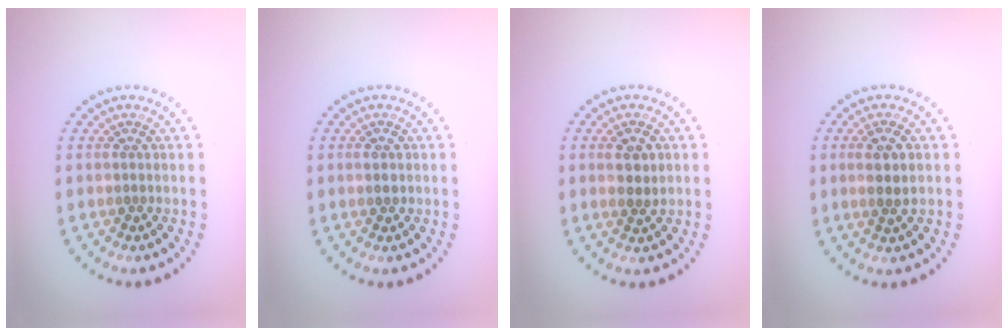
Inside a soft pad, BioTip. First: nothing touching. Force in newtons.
{"total": 1.5, "press": 1.5, "slide": 0.2}
{"total": 2.3, "press": 2.3, "slide": 0.6}
{"total": 2.3, "press": 2.1, "slide": 0.8}